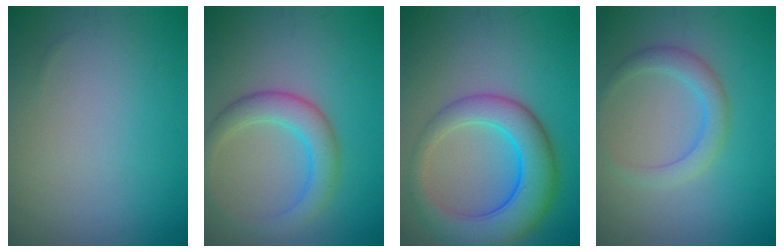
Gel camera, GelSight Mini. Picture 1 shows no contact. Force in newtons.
{"total": 4.3, "press": 4.3, "slide": 0.3}
{"total": 8.0, "press": 8.0, "slide": 0.2}
{"total": 2.8, "press": 2.8, "slide": 0.0}